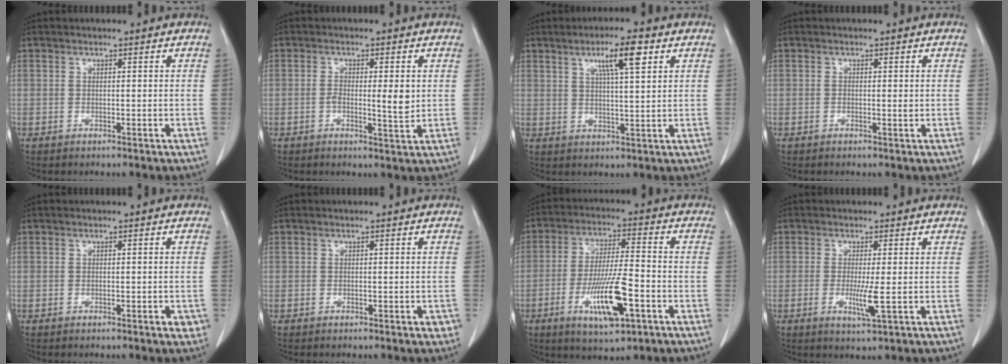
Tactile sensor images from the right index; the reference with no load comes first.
{"total": 4.5, "force": [0.1, 1.0, 4.4], "torque": [-0.070, -0.002, 0.003]}
{"total": 7.0, "force": [3.4, 0.6, 6.1], "torque": [-0.108, 0.006, 0.057]}
{"total": 0.7, "force": [0.1, 0.2, 0.7], "torque": [-0.006, 0.001, 0.003]}
{"total": 1.6, "force": [-0.7, 0.6, 1.2], "torque": [-0.011, 0.001, -0.008]}
{"total": 1.2, "force": [-0.6, 0.4, 1.0], "torque": [-0.008, 0.000, -0.006]}
{"total": 11.8, "force": [-4.5, 2.1, 10.7], "torque": [-0.198, -0.009, -0.072]}
{"total": 3.8, "force": [-0.5, -0.1, 3.7], "torque": [-0.070, -0.009, -0.005]}